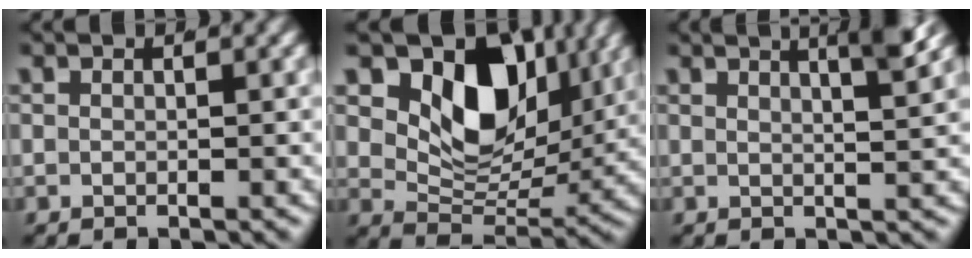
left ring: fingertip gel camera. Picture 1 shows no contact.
{"total": 11.2, "force": [3.7, 7.7, 7.2], "torque": [-0.125, -0.016, 0.063]}
{"total": 5.7, "force": [3.5, 1.1, 4.4], "torque": [-0.050, 0.009, 0.053]}